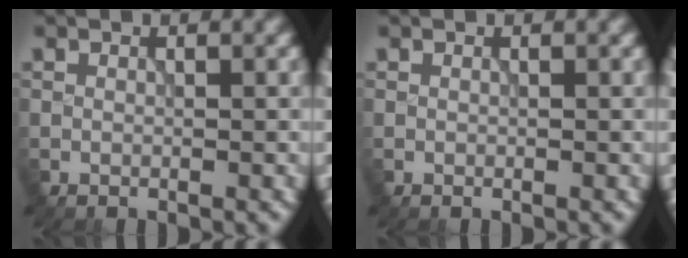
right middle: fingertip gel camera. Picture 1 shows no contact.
{"total": 0.0}